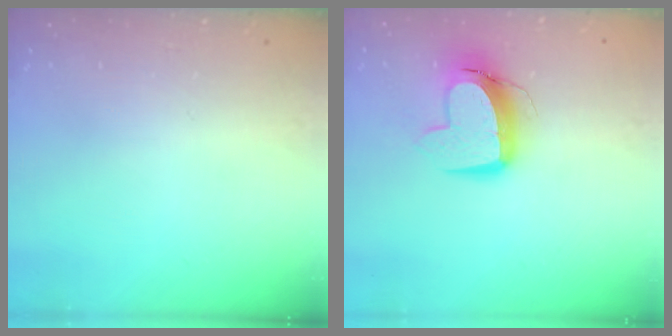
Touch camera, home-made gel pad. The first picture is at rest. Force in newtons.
{"total": 11.5, "press": 11.4, "slide": 1.2}